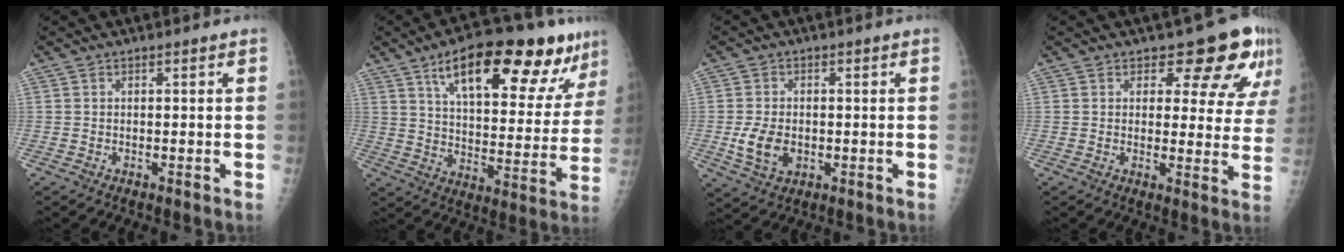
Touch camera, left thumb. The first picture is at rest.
{"total": 24.6, "force": [14.6, 8.5, 17.8], "torque": [-0.220, -0.029, 0.222]}
{"total": 6.6, "force": [-1.0, 4.7, 4.5], "torque": [-0.075, -0.005, -0.011]}
{"total": 10.8, "force": [7.6, 5.1, 5.8], "torque": [-0.027, -0.043, 0.076]}